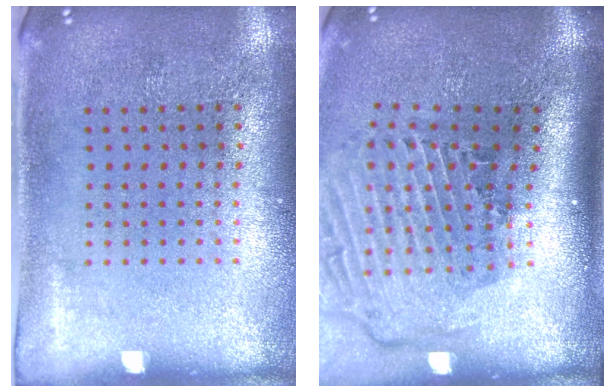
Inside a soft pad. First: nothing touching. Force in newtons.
{"total": 2.9, "press": 2.0, "slide": 2.1}